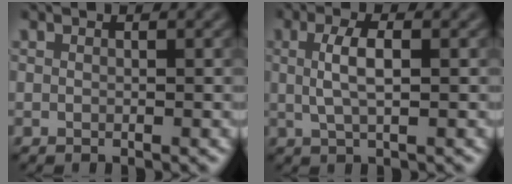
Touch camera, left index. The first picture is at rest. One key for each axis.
{"total": 2.8, "fx": 0.3, "fy": 0.8, "fz": 2.6, "tx": -0.053, "ty": 0.004, "tz": 0.006}